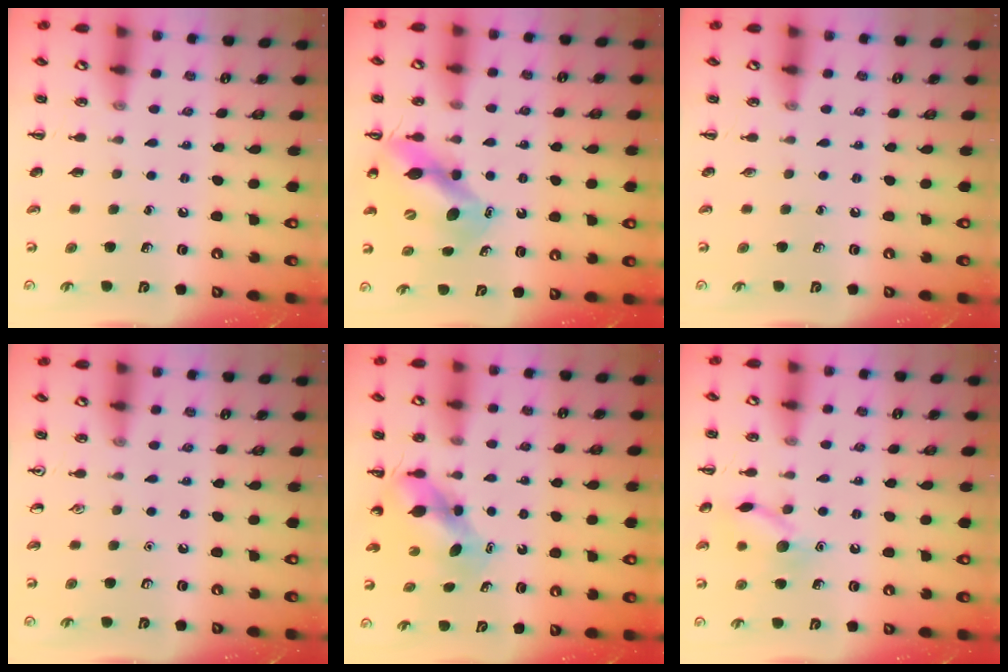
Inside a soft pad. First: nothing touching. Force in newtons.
{"total": 11.1, "press": 10.7, "slide": 2.9}
{"total": 0.0}
{"total": 0.0}
{"total": 6.0, "press": 5.9, "slide": 1.0}
{"total": 11.2, "press": 11.2, "slide": 0.6}